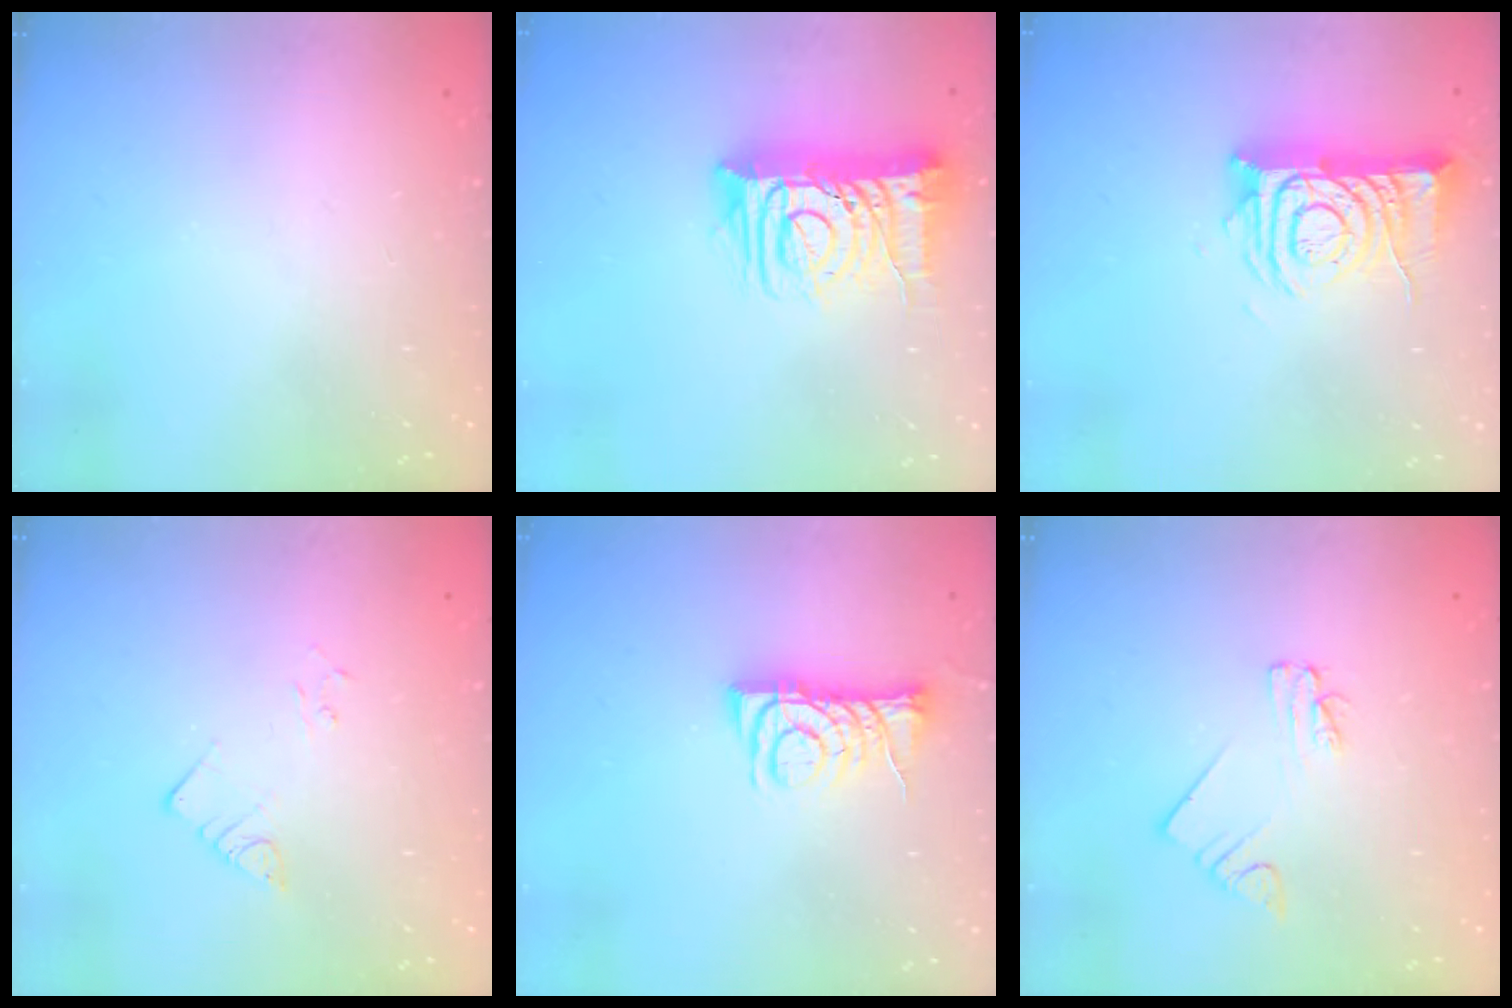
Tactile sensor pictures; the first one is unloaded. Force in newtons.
{"total": 13.2, "press": 13.1, "slide": 1.8}
{"total": 11.7, "press": 11.6, "slide": 1.0}
{"total": 2.2, "press": 2.2, "slide": 0.2}
{"total": 8.8, "press": 8.8, "slide": 0.7}
{"total": 2.0, "press": 2.0, "slide": 0.1}